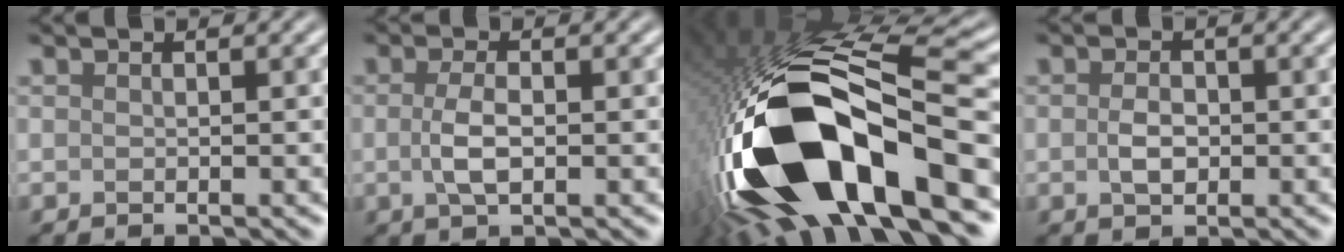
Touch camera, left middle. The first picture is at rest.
{"total": 2.4, "force": [-0.2, 1.0, 2.2], "torque": [-0.053, 0.001, -0.005]}
{"total": 19.3, "force": [-6.1, 7.7, 16.6], "torque": [-0.317, -0.013, -0.099]}
{"total": 1.8, "force": [-0.2, 1.2, 1.3], "torque": [-0.029, 0.003, -0.005]}